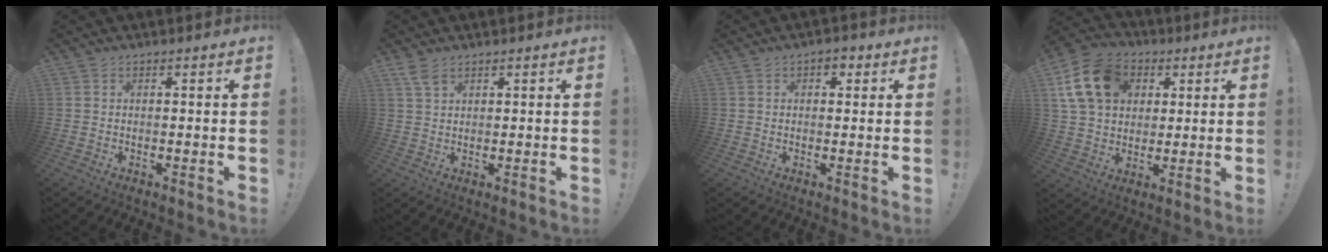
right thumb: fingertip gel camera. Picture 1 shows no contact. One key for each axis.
{"total": 3.6, "fx": 2.2, "fy": 1.6, "fz": 2.3, "tx": -0.048, "ty": -0.004, "tz": 0.042}
{"total": 2.6, "fx": 0.6, "fy": 1.9, "fz": 1.7, "tx": -0.025, "ty": 0.007, "tz": 0.009}
{"total": 16.6, "fx": 5.6, "fy": 12.7, "fz": 9.1, "tx": -0.150, "ty": -0.007, "tz": 0.114}